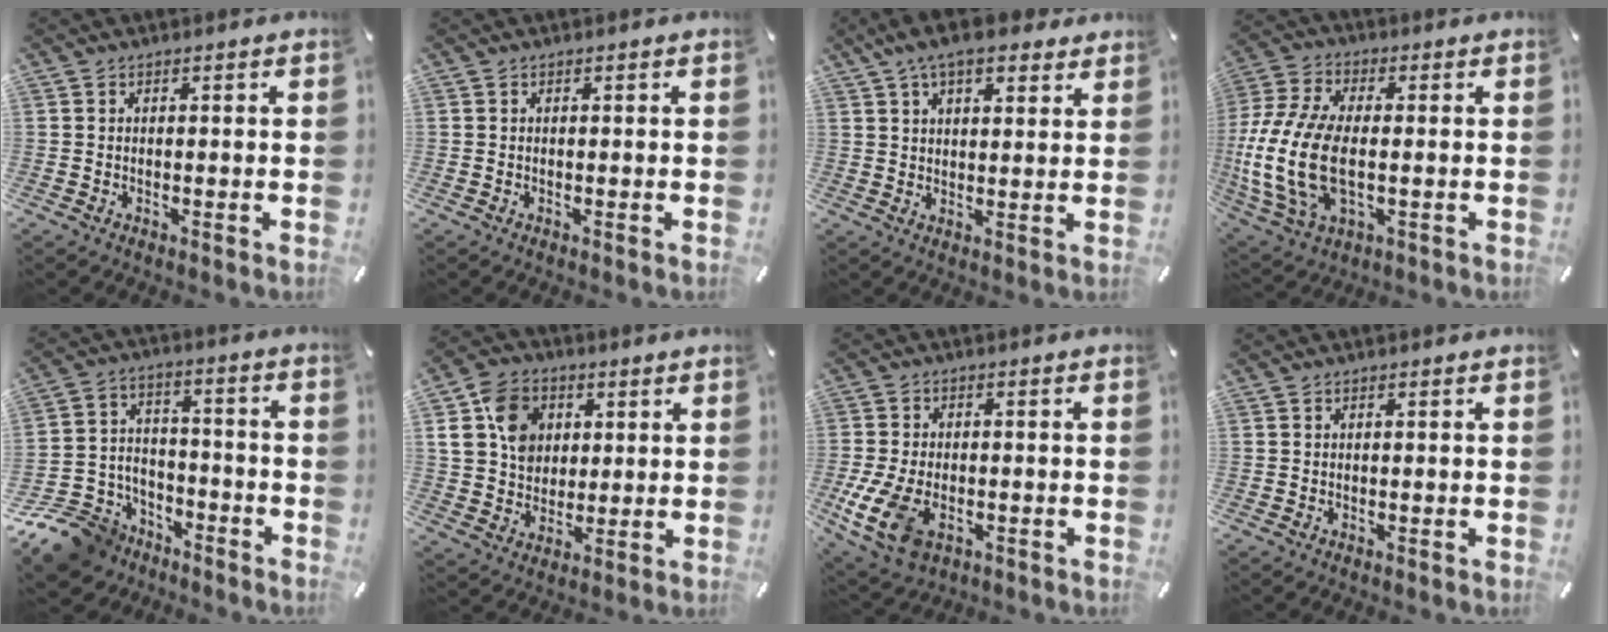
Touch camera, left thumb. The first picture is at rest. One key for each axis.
{"total": 0.0}
{"total": 9.6, "fx": 6.1, "fy": 4.5, "fz": 6.0, "tx": -0.103, "ty": -0.011, "tz": 0.108}
{"total": 17.2, "fx": -1.8, "fy": 10.1, "fz": 13.8, "tx": -0.316, "ty": -0.013, "tz": -0.031}
{"total": 13.7, "fx": -10.2, "fy": 8.5, "fz": 3.6, "tx": -0.070, "ty": 0.068, "tz": -0.180}
{"total": 11.9, "fx": 3.3, "fy": 10.0, "fz": 5.5, "tx": -0.111, "ty": 0.005, "tz": 0.064}
{"total": 10.0, "fx": -3.6, "fy": 6.4, "fz": 6.8, "tx": -0.163, "ty": 0.002, "tz": -0.065}
{"total": 0.0}